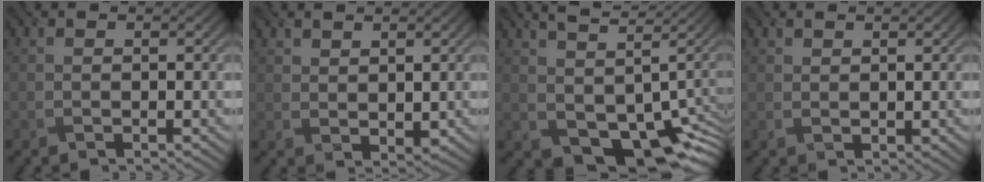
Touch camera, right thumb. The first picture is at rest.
{"total": 2.5, "force": [1.6, 1.5, 1.1], "torque": [-0.023, -0.007, 0.037]}
{"total": 11.9, "force": [1.4, 7.1, 9.3], "torque": [-0.151, -0.029, 0.060]}
{"total": 1.2, "force": [0.8, 0.7, 0.4], "torque": [-0.007, -0.004, 0.019]}